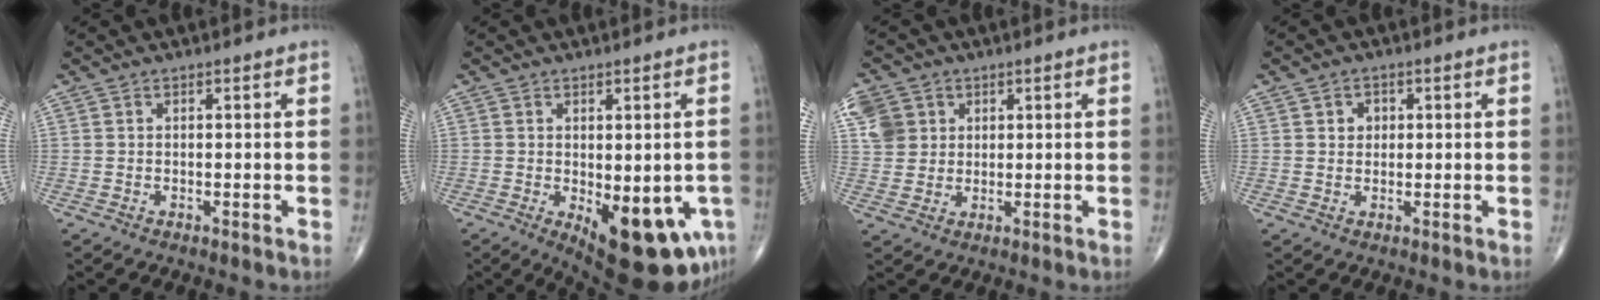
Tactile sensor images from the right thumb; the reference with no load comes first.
{"total": 15.5, "force": [-5.3, 6.5, 13.0], "torque": [-0.126, -0.008, -0.052]}
{"total": 6.9, "force": [2.4, 6.0, 2.4], "torque": [-0.028, 0.002, 0.049]}
{"total": 2.4, "force": [0.6, 2.1, 1.1], "torque": [0.000, 0.000, 0.008]}